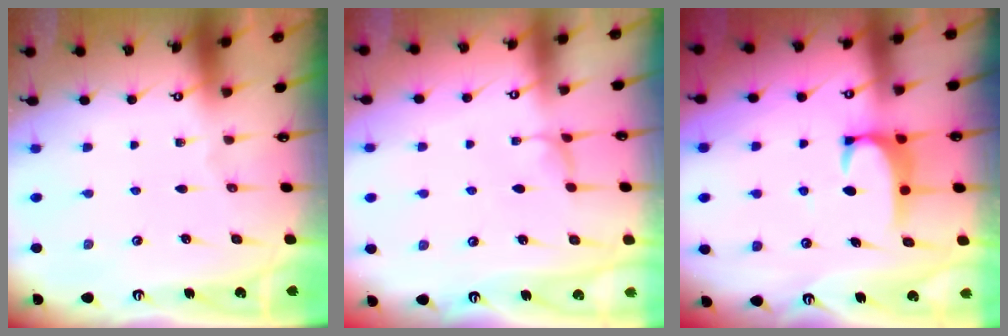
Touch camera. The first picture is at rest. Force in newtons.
{"total": 2.4, "press": 2.4, "slide": 0.4}
{"total": 2.6, "press": 2.5, "slide": 0.7}